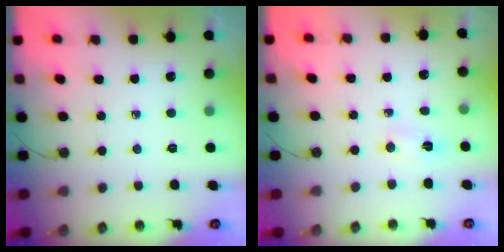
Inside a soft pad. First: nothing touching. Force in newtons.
{"total": 2.1, "press": 1.8, "slide": 1.0}